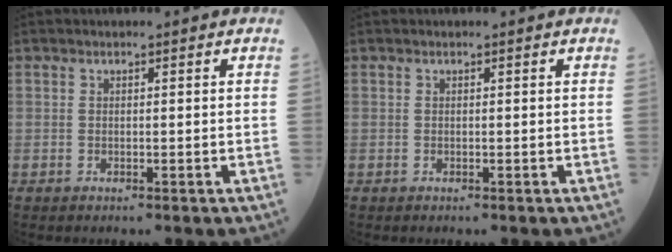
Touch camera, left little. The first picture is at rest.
{"total": 0.0}